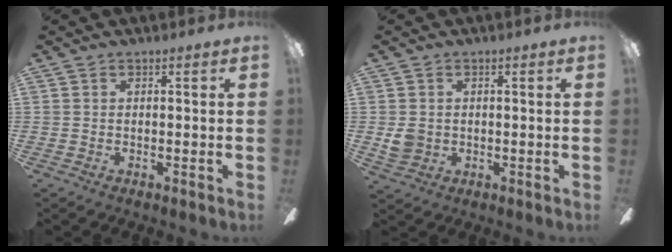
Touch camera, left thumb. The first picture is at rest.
{"total": 3.9, "force": [0.2, 3.6, 1.6], "torque": [-0.023, 0.007, 0.006]}